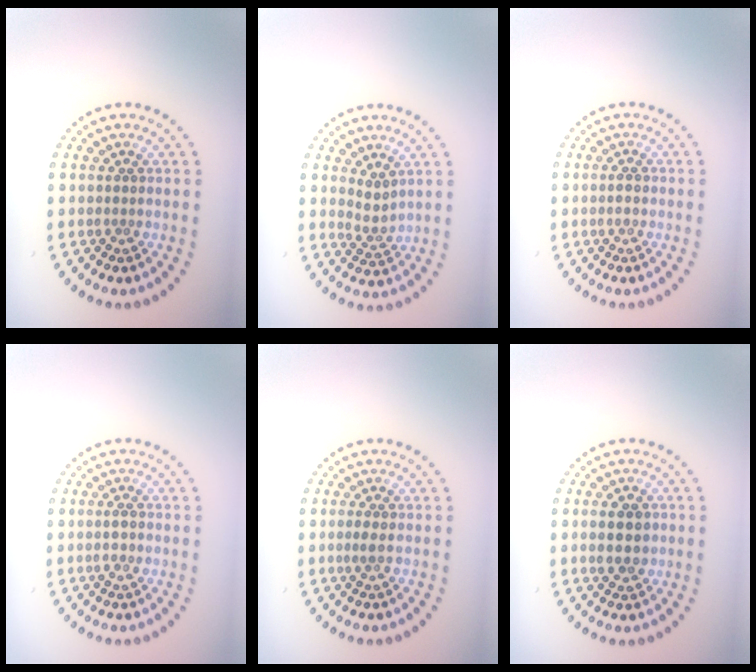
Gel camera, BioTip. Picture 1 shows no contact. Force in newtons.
{"total": 1.9, "press": 1.4, "slide": 1.2}
{"total": 0.9, "press": 0.9, "slide": 0.2}
{"total": 1.3, "press": 1.1, "slide": 0.7}
{"total": 0.8, "press": 0.7, "slide": 0.4}
{"total": 2.7, "press": 2.7, "slide": 0.2}